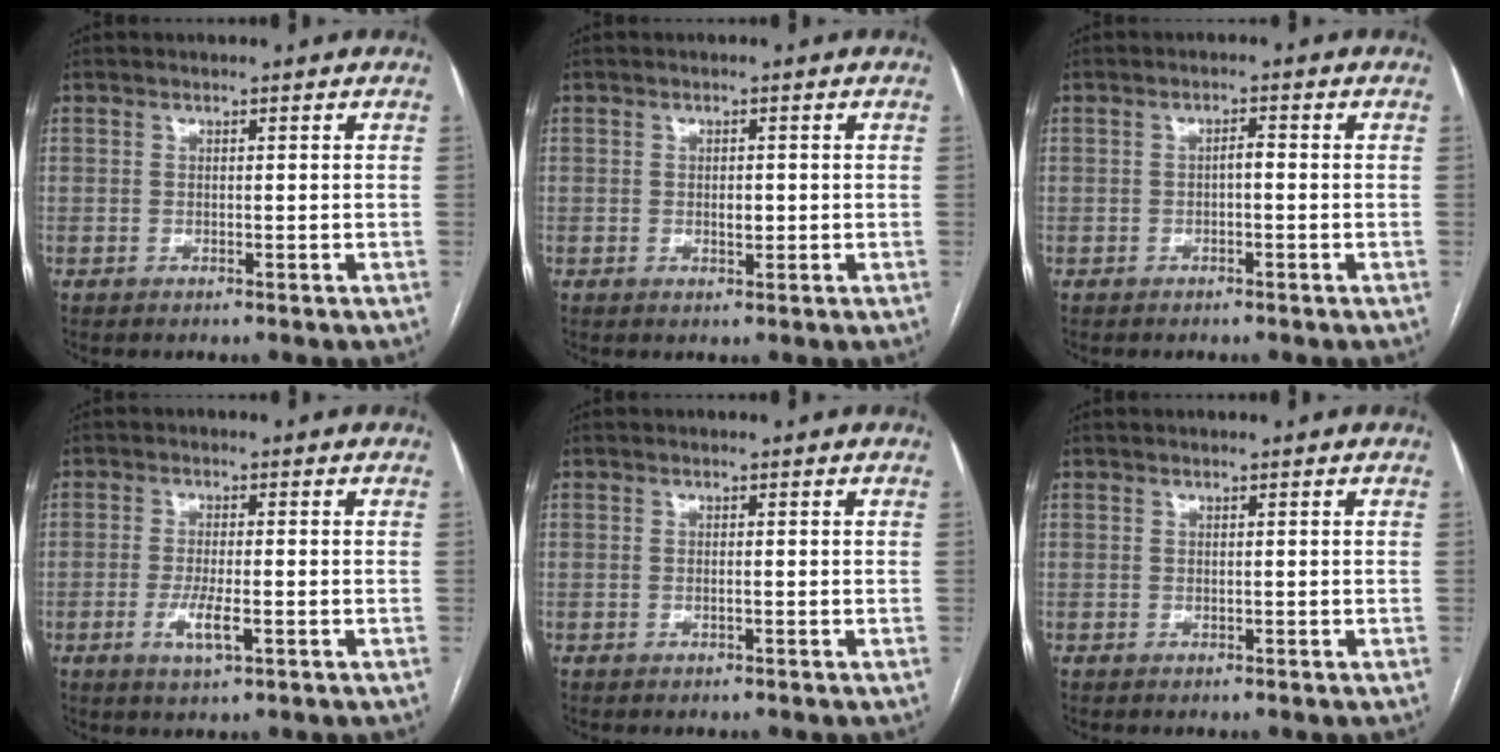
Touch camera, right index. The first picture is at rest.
{"total": 1.6, "force": [-0.1, 0.8, 1.4], "torque": [-0.023, 0.000, -0.001]}
{"total": 1.5, "force": [-0.4, 0.4, 1.3], "torque": [-0.019, 0.005, -0.008]}
{"total": 4.6, "force": [-1.6, 0.8, 4.2], "torque": [-0.086, -0.007, -0.026]}
{"total": 0.5, "force": [-0.2, 0.0, 0.5], "torque": [-0.010, 0.000, -0.002]}
{"total": 0.0}